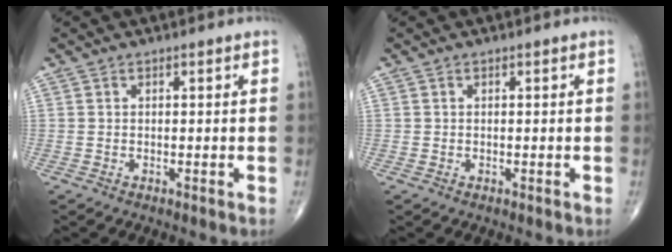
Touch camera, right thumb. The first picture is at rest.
{"total": 0.0}